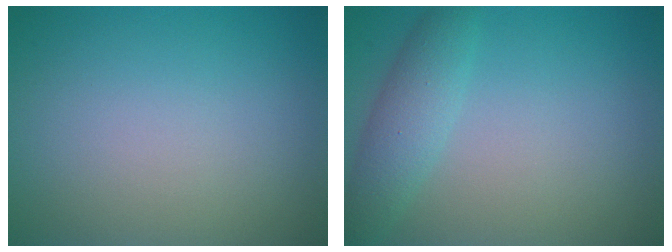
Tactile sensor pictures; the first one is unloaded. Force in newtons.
{"total": 3.1, "press": 3.1, "slide": 0.1}